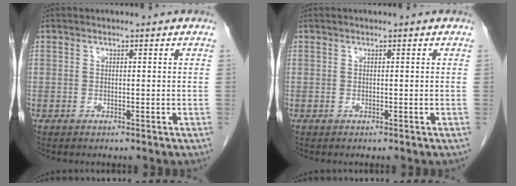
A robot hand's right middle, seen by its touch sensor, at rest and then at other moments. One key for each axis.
{"total": 0.0}